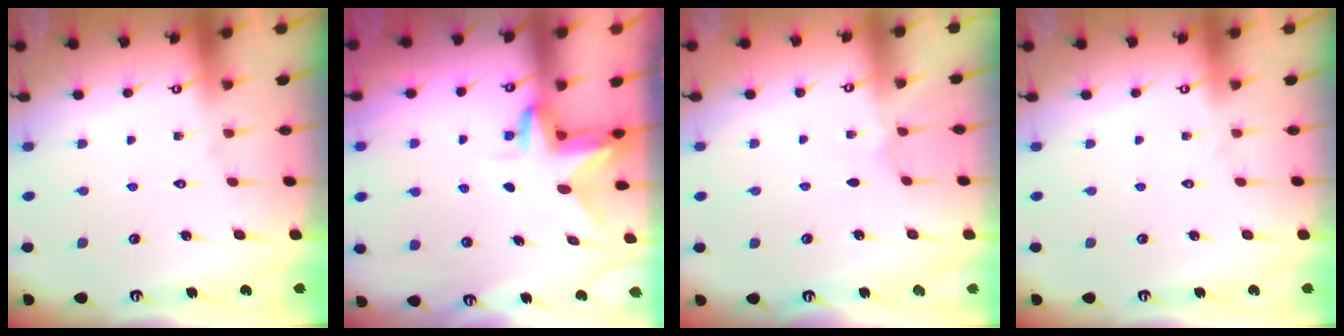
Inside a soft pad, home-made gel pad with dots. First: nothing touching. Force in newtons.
{"total": 3.1, "press": 3.1, "slide": 0.3}
{"total": 0.5, "press": 0.5, "slide": 0.2}
{"total": 0.0}